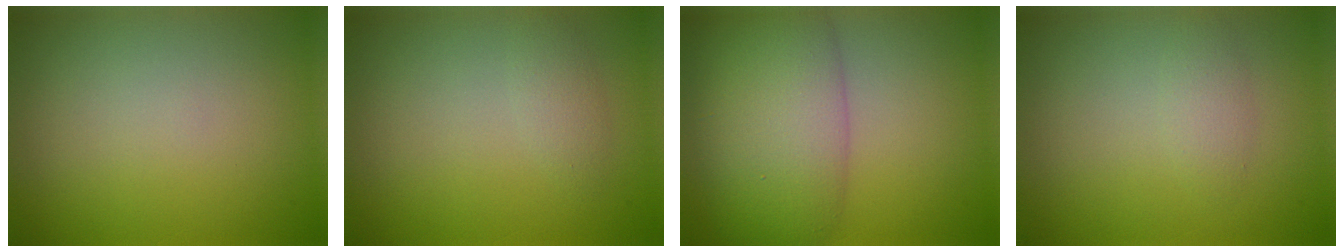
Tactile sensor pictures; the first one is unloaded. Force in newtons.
{"total": 1.2, "press": 1.2, "slide": 0.0}
{"total": 8.6, "press": 8.6, "slide": 0.6}
{"total": 1.3, "press": 1.3, "slide": 0.1}